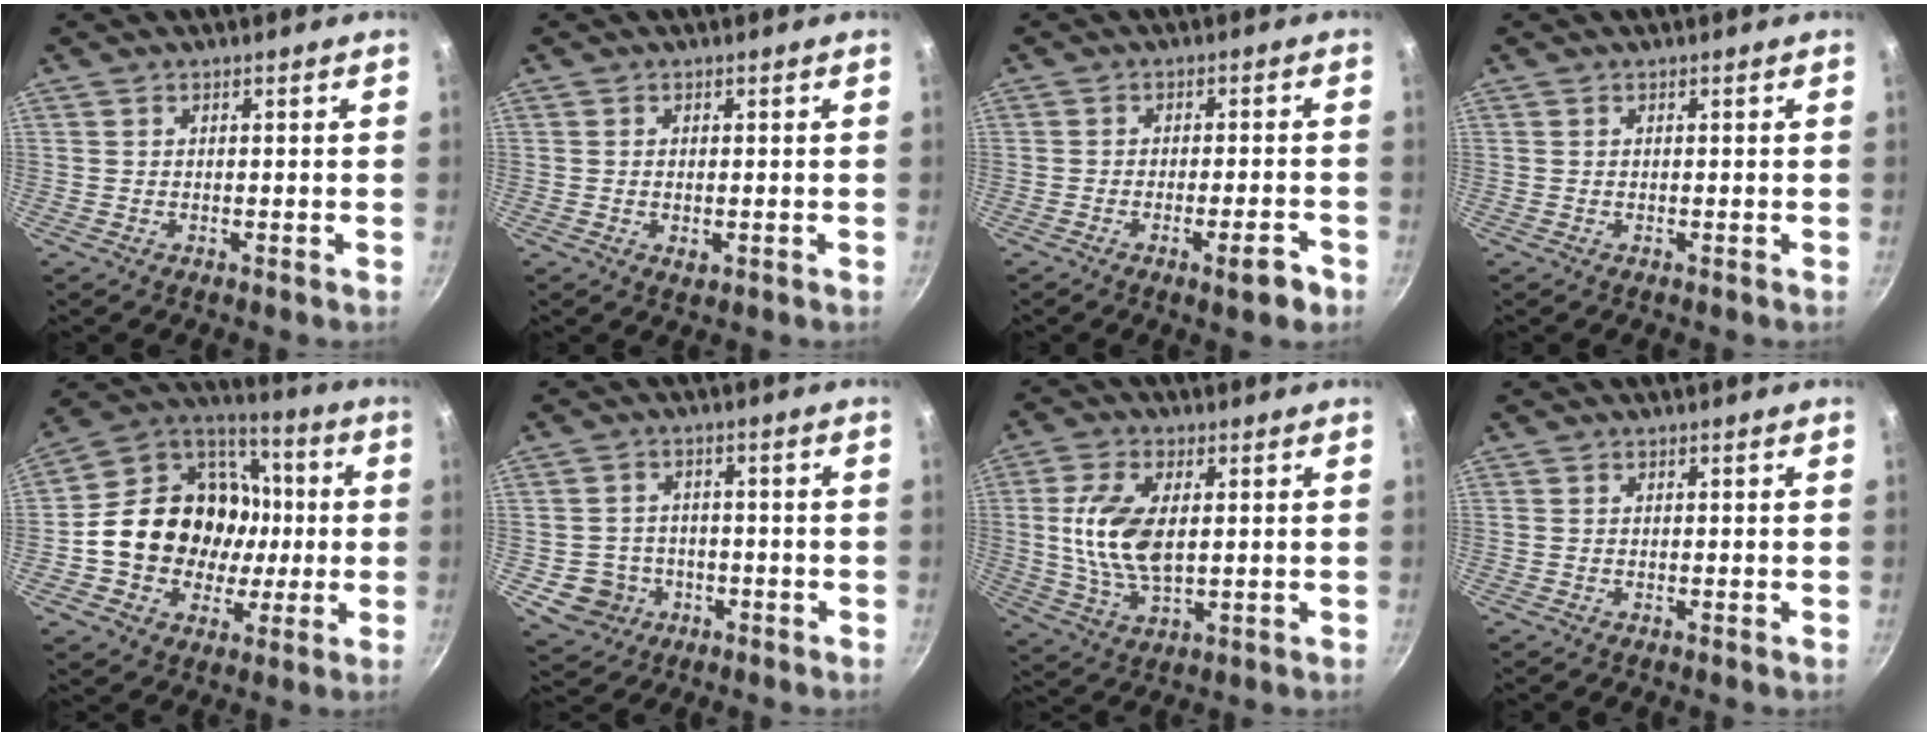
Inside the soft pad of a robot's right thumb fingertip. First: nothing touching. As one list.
[{"total": 1.8, "force": [-0.3, 1.1, 1.4], "torque": [-0.023, -0.003, -0.003]}, {"total": 5.6, "force": [-3.0, 1.4, 4.5], "torque": [-0.052, 0.019, -0.037]}, {"total": 0.0}, {"total": 22.4, "force": [-0.5, 18.8, 12.2], "torque": [-0.183, 0.040, -0.001]}, {"total": 7.0, "force": [-2.3, 6.4, 1.9], "torque": [-0.008, 0.027, -0.025]}, {"total": 12.1, "force": [1.4, 6.3, 10.3], "torque": [-0.200, -0.003, 0.029]}, {"total": 0.0}]